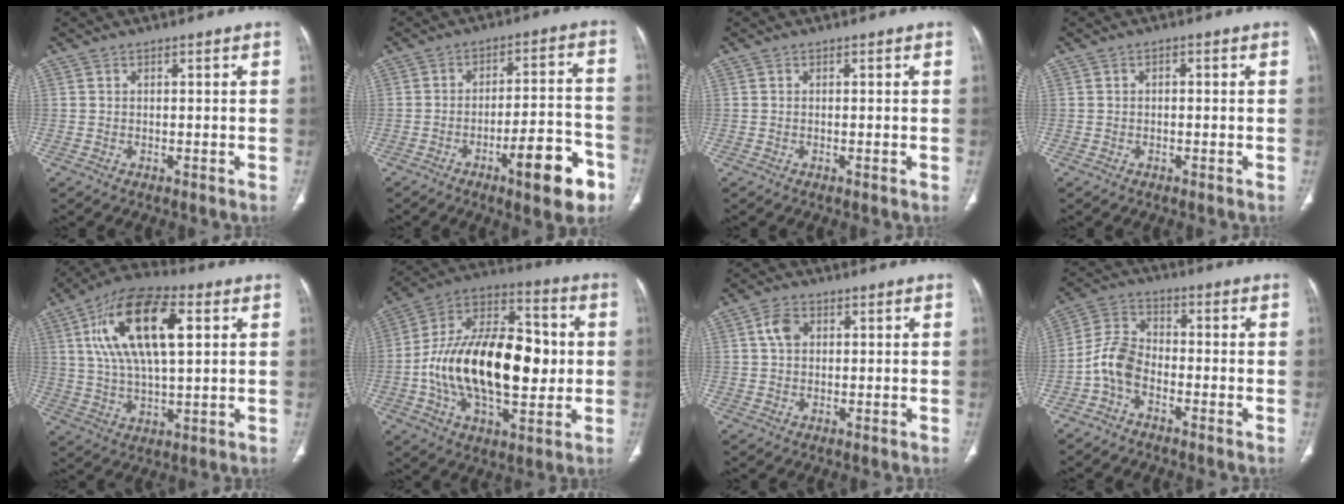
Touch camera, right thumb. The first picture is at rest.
{"total": 13.1, "force": [-6.9, 3.4, 10.6], "torque": [-0.134, 0.044, -0.095]}
{"total": 0.0}
{"total": 0.8, "force": [-0.1, 0.6, 0.5], "torque": [-0.006, 0.005, -0.005]}
{"total": 19.2, "force": [5.7, 8.2, 16.4], "torque": [-0.295, 0.008, 0.096]}
{"total": 27.3, "force": [-1.0, 14.7, 23.0], "torque": [-0.381, 0.024, -0.011]}
{"total": 3.8, "force": [1.2, 2.7, 2.4], "torque": [-0.043, 0.003, 0.021]}
{"total": 6.6, "force": [-2.9, 4.0, 4.4], "torque": [-0.088, 0.029, -0.070]}